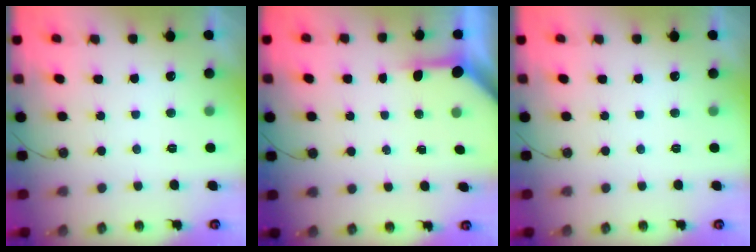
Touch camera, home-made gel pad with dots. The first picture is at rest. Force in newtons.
{"total": 3.4, "press": 3.4, "slide": 0.4}
{"total": 0.0}